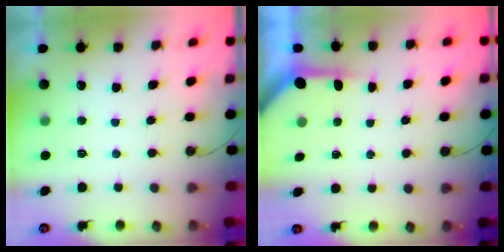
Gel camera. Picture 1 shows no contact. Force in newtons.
{"total": 3.1, "press": 3.1, "slide": 0.4}